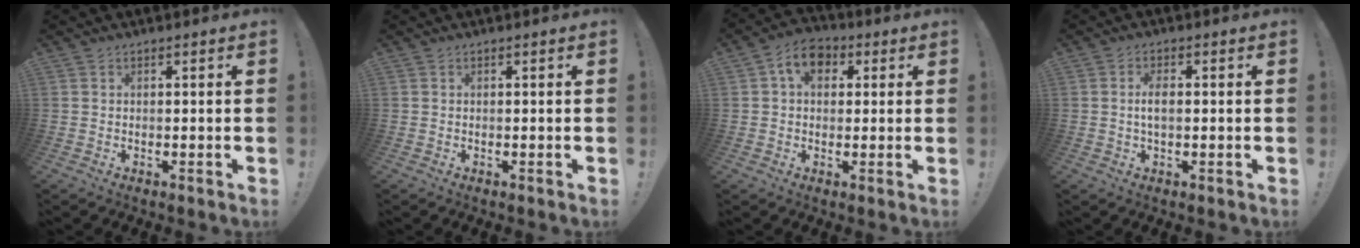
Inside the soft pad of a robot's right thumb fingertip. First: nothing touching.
{"total": 0.0}
{"total": 8.3, "force": [2.6, 5.9, 5.2], "torque": [-0.078, 0.010, 0.047]}
{"total": 3.7, "force": [-0.1, 1.4, 3.4], "torque": [-0.067, 0.003, -0.005]}